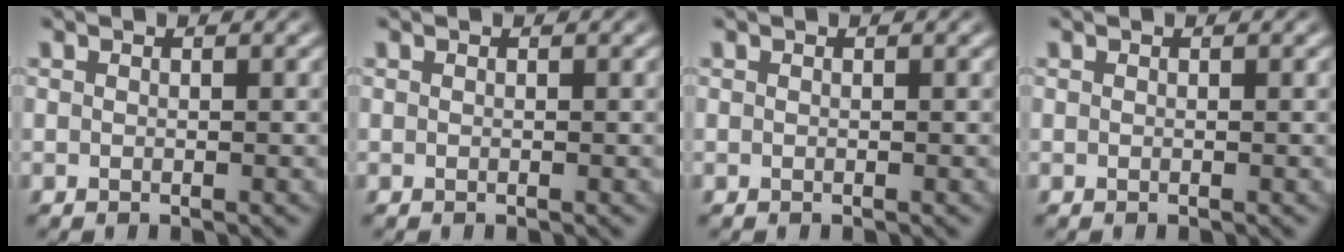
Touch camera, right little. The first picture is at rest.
{"total": 0.0}
{"total": 0.0}
{"total": 0.0}